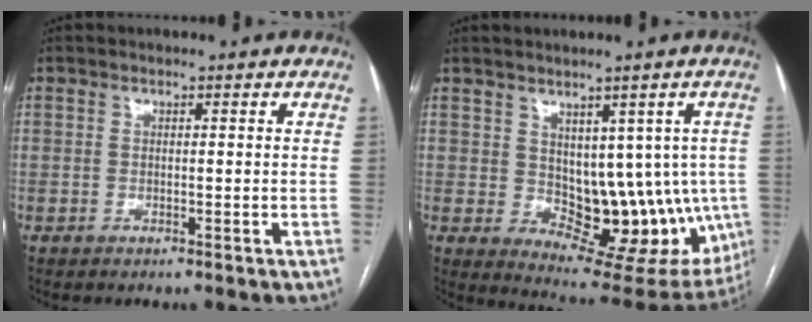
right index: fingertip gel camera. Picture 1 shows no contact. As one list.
[{"total": 13.2, "force": [-0.1, 8.1, 10.4], "torque": [-0.102, 0.006, 0.023]}]